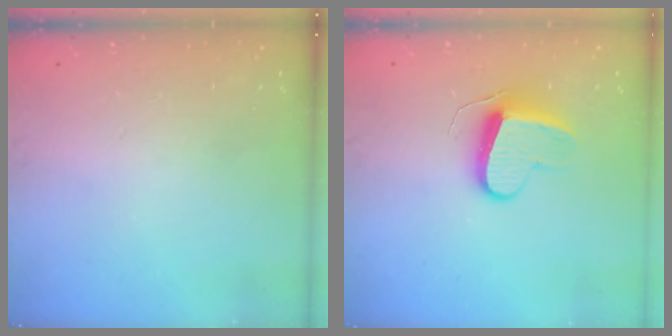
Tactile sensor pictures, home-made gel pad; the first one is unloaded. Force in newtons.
{"total": 9.3, "press": 9.3, "slide": 0.1}